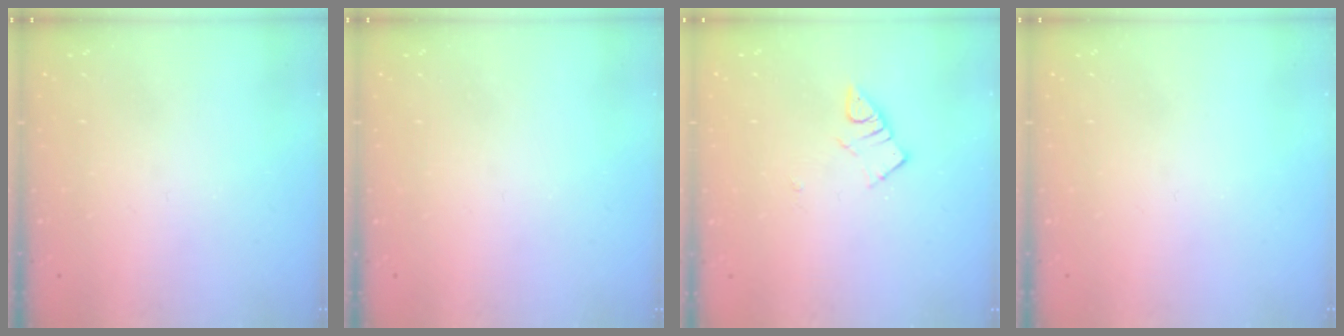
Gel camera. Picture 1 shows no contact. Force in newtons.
{"total": 0.0}
{"total": 2.8, "press": 2.7, "slide": 0.3}
{"total": 0.0}